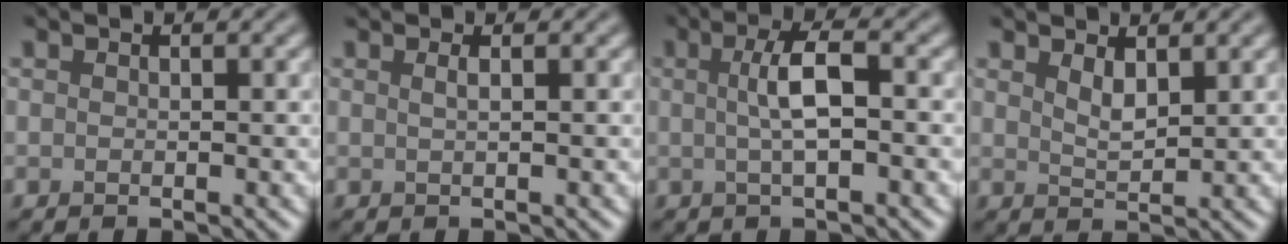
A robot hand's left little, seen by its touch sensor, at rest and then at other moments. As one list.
[{"total": 1.4, "force": [0.6, 0.6, 1.1], "torque": [-0.010, 0.001, -0.001]}, {"total": 3.5, "force": [0.2, 0.8, 3.4], "torque": [-0.067, 0.008, 0.002]}, {"total": 1.9, "force": [1.3, 0.6, 1.2], "torque": [-0.026, -0.004, 0.027]}]